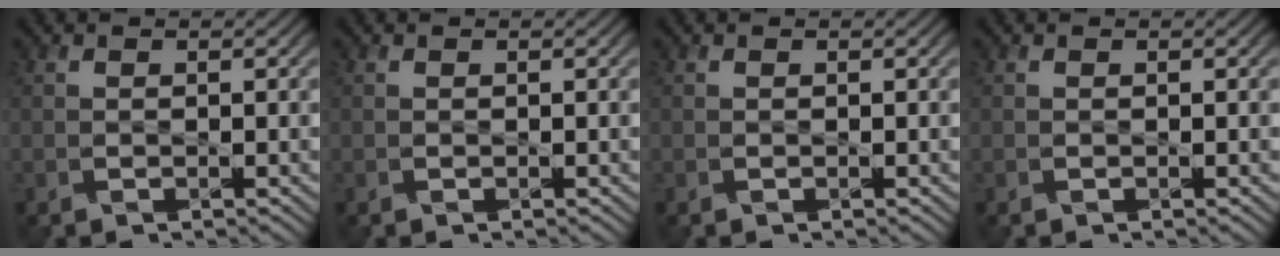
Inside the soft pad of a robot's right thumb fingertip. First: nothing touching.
{"total": 0.0}
{"total": 0.0}
{"total": 0.0}